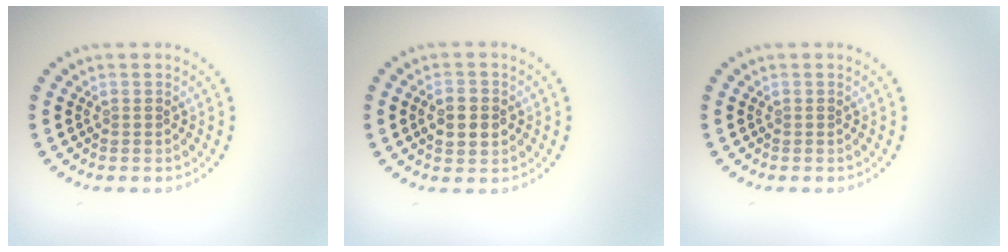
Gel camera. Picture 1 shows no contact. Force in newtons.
{"total": 2.7, "press": 2.7, "slide": 0.1}
{"total": 0.0}